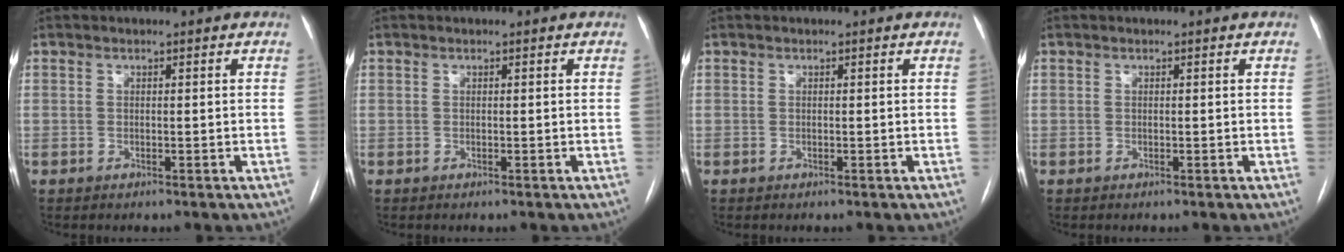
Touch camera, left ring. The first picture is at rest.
{"total": 0.0}
{"total": 0.0}
{"total": 0.0}